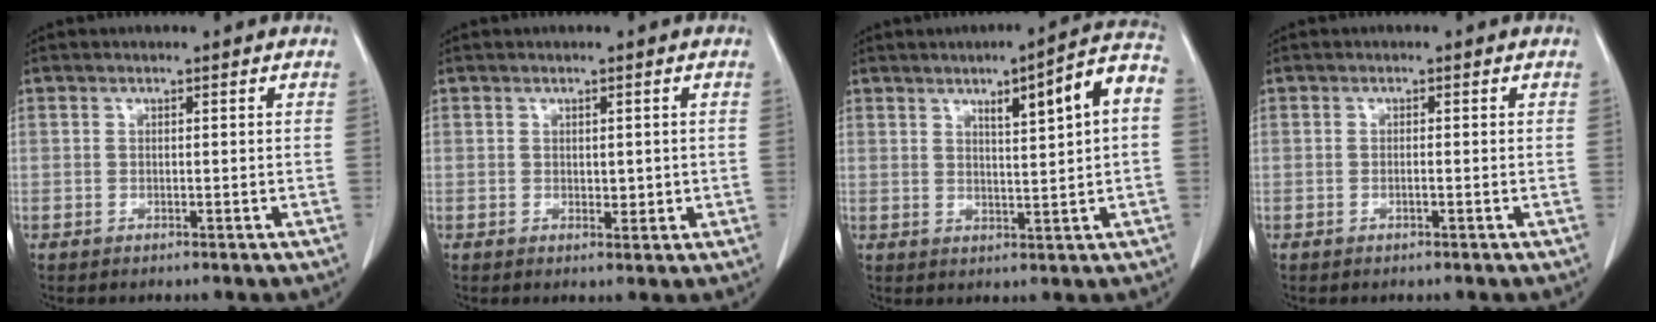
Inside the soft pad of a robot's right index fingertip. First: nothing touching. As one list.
[{"total": 2.0, "force": [0.1, 1.1, 1.6], "torque": [-0.021, -0.005, 0.006]}, {"total": 9.5, "force": [2.3, 0.5, 9.2], "torque": [-0.127, 0.019, 0.031]}, {"total": 0.6, "force": [-0.2, 0.0, 0.5], "torque": [-0.012, 0.000, -0.002]}]